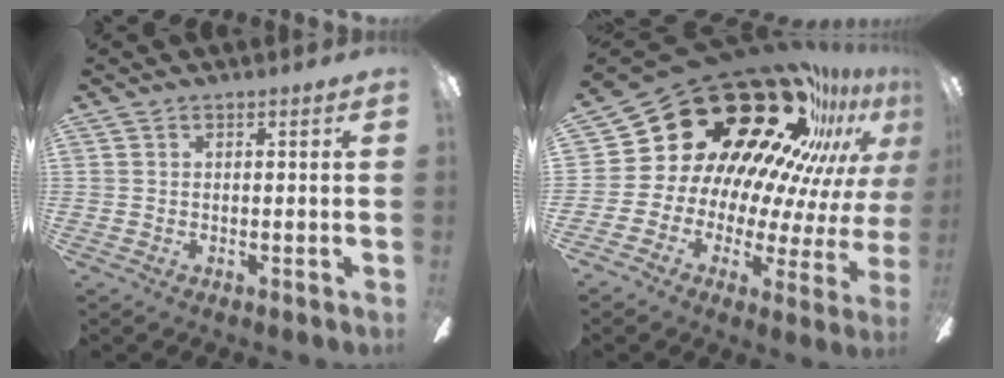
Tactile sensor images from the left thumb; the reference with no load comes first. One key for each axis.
{"total": 30.5, "fx": 20.5, "fy": 14.8, "fz": 17.1, "tx": -0.220, "ty": -0.194, "tz": 0.399}